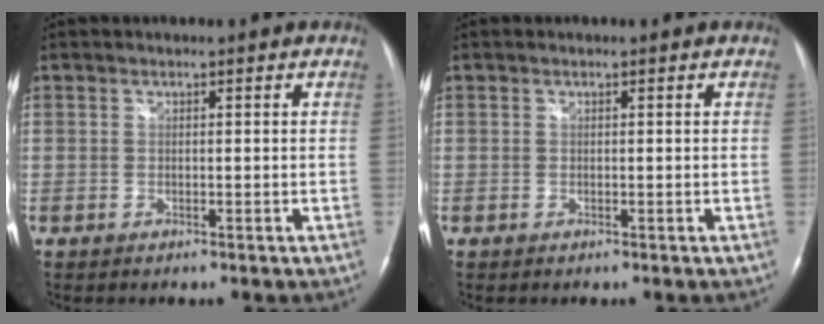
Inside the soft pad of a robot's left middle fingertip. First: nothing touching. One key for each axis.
{"total": 0.0}